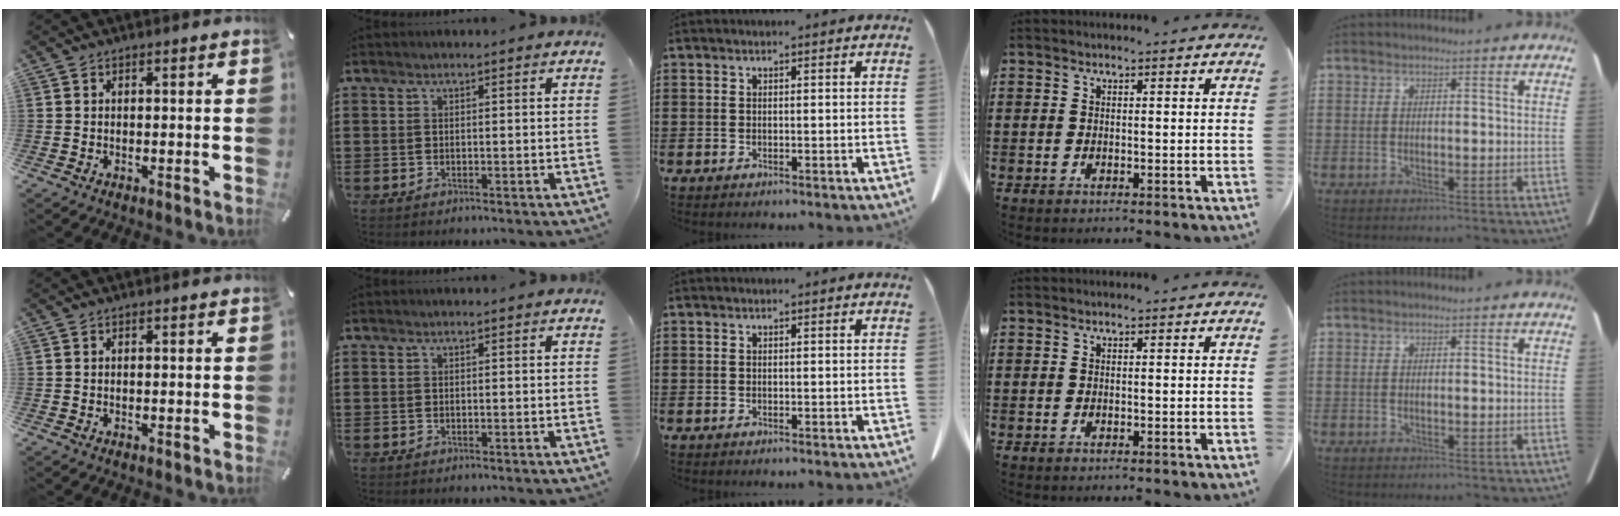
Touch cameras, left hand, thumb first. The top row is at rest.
{}